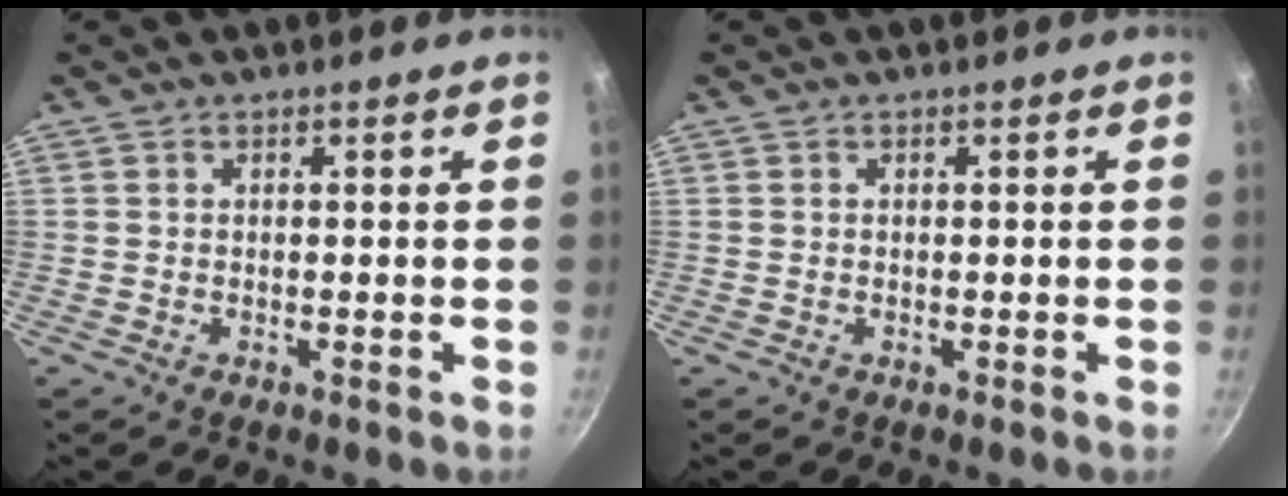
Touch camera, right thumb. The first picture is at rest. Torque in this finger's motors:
{"motor_torque": [-0.16, 0.32, -0.04, 0.54, 0.03]}